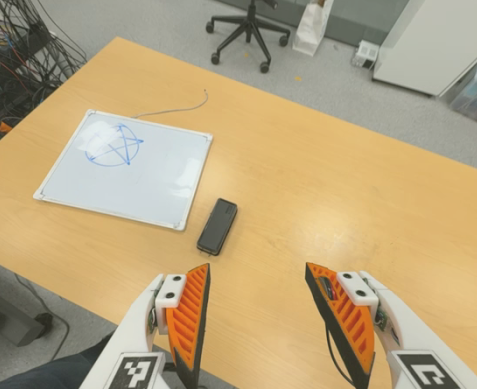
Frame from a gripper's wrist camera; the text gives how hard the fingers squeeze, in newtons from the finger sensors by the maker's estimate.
{"total": 0.0}